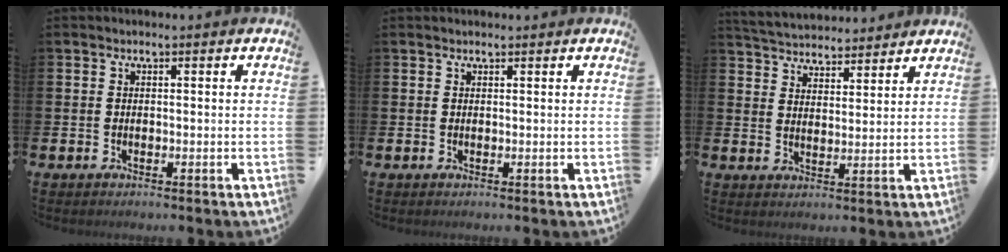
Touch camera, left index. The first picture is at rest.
{"total": 0.5, "force": [0.5, 0.1, 0.1], "torque": [-0.001, 0.001, 0.009]}
{"total": 4.9, "force": [4.8, 1.0, -0.1], "torque": [-0.023, -0.025, 0.088]}